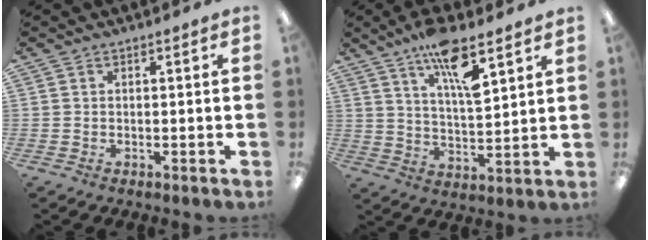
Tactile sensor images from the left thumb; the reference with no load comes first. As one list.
[{"total": 12.6, "force": [8.3, 3.6, 8.7], "torque": [-0.145, -0.042, 0.141]}]